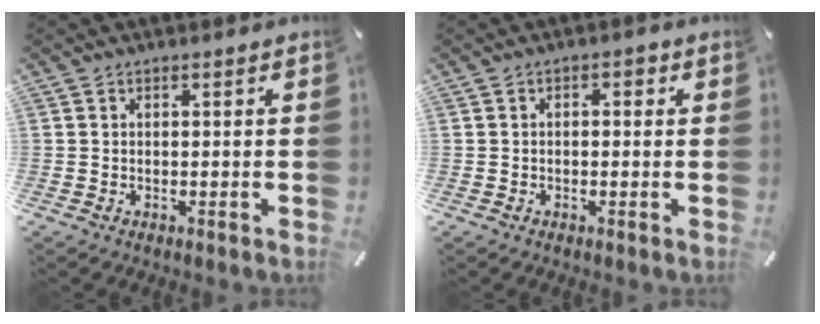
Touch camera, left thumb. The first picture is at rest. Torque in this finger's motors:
{"motor_torque": [-0.19, 0.04, -0.18, -0.08, 0.03]}